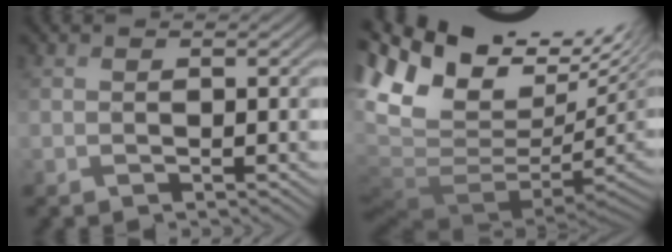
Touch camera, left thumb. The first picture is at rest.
{"total": 15.0, "force": [0.2, 9.1, 11.8], "torque": [-0.191, 0.004, 0.053]}